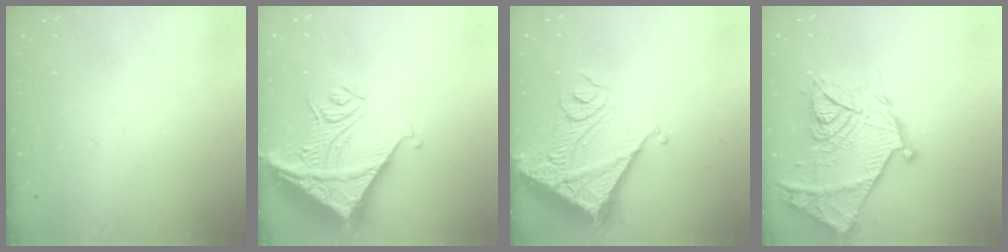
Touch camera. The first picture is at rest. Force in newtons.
{"total": 18.3, "press": 18.1, "slide": 2.4}
{"total": 13.8, "press": 13.7, "slide": 1.9}
{"total": 22.8, "press": 22.7, "slide": 1.7}